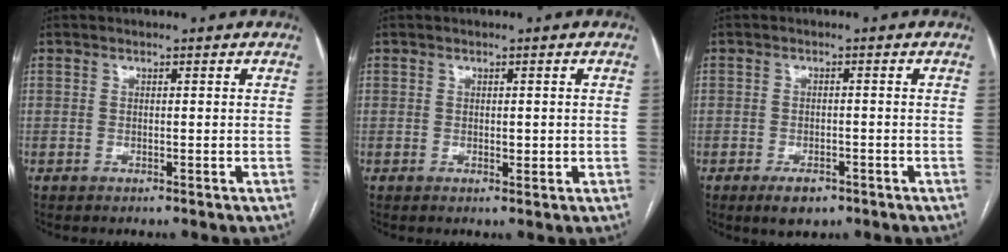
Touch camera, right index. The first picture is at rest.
{"total": 1.2, "force": [-0.1, 0.7, 1.1], "torque": [-0.015, -0.002, 0.001]}
{"total": 3.6, "force": [-2.2, 1.8, 2.1], "torque": [-0.038, -0.002, -0.028]}